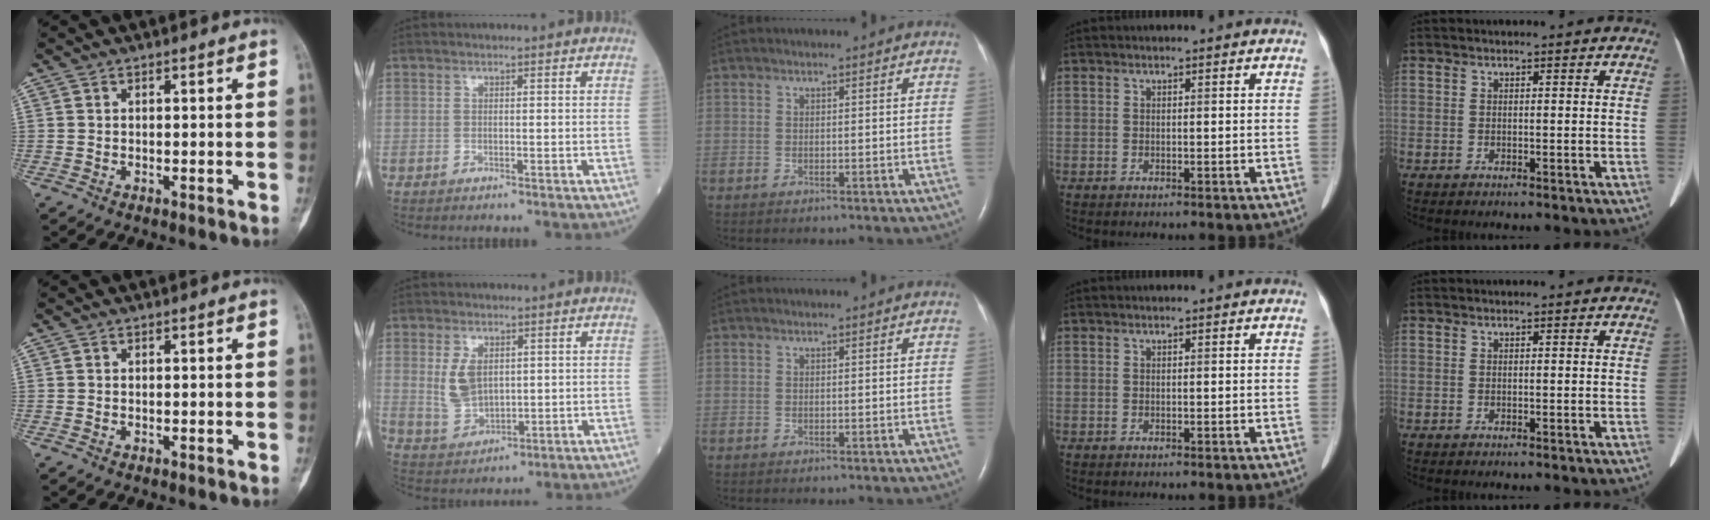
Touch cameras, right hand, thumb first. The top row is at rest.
{"index": {"total": 6.1, "force": [1.3, 3.7, 4.7], "torque": [-0.103, 0.003, 0.035]}}